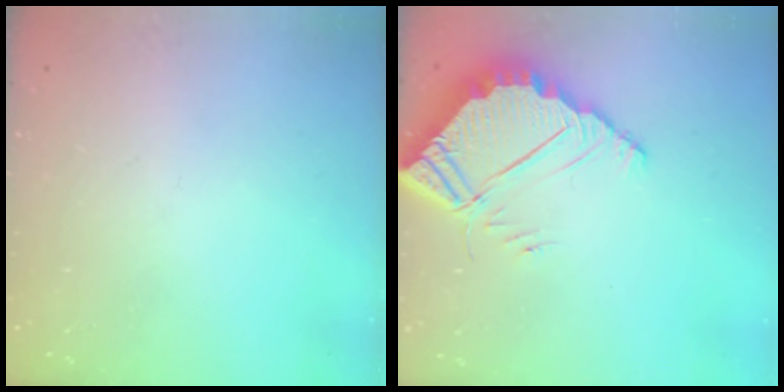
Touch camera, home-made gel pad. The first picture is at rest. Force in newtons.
{"total": 7.3, "press": 7.3, "slide": 0.3}